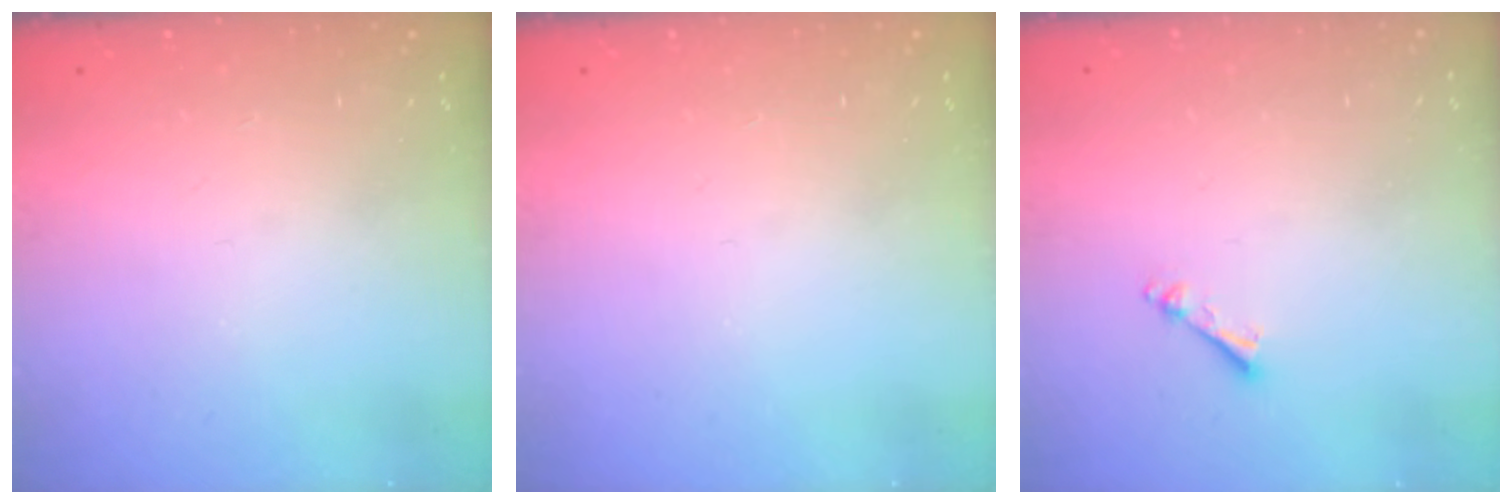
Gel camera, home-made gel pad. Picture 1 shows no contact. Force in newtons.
{"total": 0.0}
{"total": 2.4, "press": 2.3, "slide": 0.4}